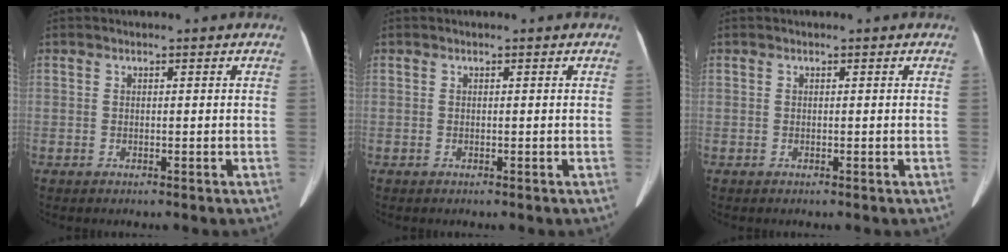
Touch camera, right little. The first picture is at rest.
{"total": 0.0}
{"total": 0.0}